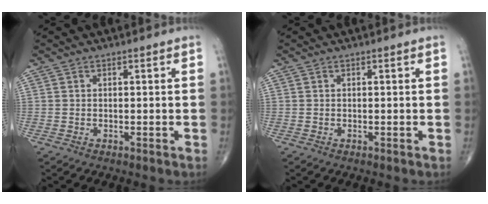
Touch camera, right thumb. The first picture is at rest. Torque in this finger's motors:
{"motor_torque": [0.16, -0.06, 0.05, 0.03, 0.00]}